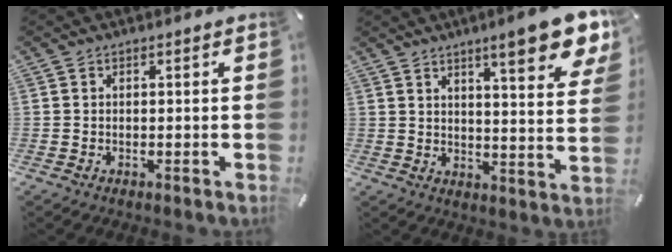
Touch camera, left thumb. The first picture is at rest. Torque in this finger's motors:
{"motor_torque": [1.50, 1.45, 1.43, -1.34, 0.07]}